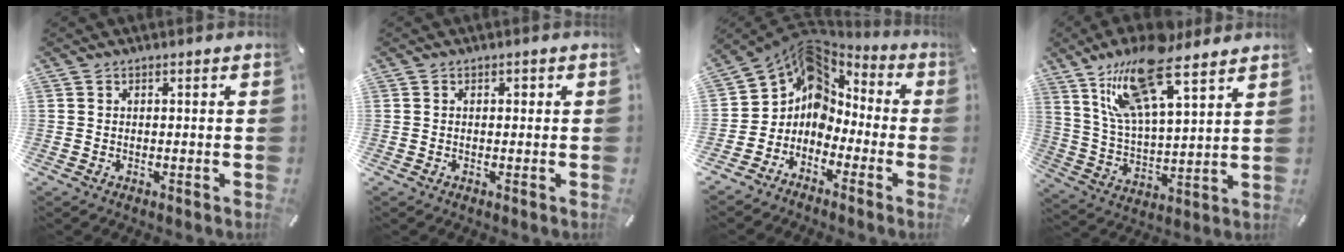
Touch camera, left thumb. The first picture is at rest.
{"total": 1.0, "force": [0.2, 0.7, 0.7], "torque": [-0.016, 0.004, 0.003]}
{"total": 8.9, "force": [1.1, 8.2, 3.3], "torque": [-0.063, -0.021, 0.027]}
{"total": 18.3, "force": [12.4, 6.2, 11.9], "torque": [-0.238, -0.047, 0.213]}